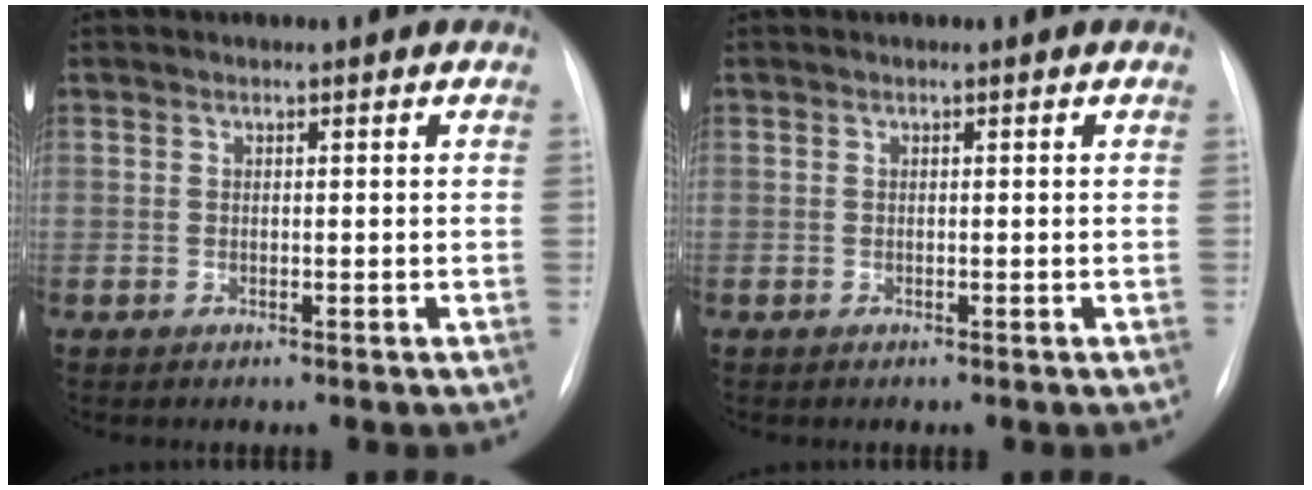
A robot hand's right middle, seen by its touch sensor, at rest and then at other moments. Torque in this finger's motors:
{"motor_torque": [0.44, -0.50, -0.03, -0.03]}